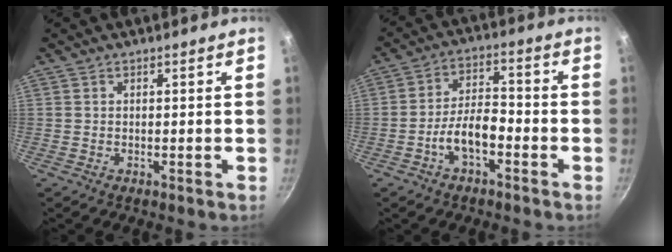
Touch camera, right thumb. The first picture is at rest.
{"total": 7.5, "force": [-3.4, 3.5, 5.7], "torque": [-0.092, 0.042, -0.063]}